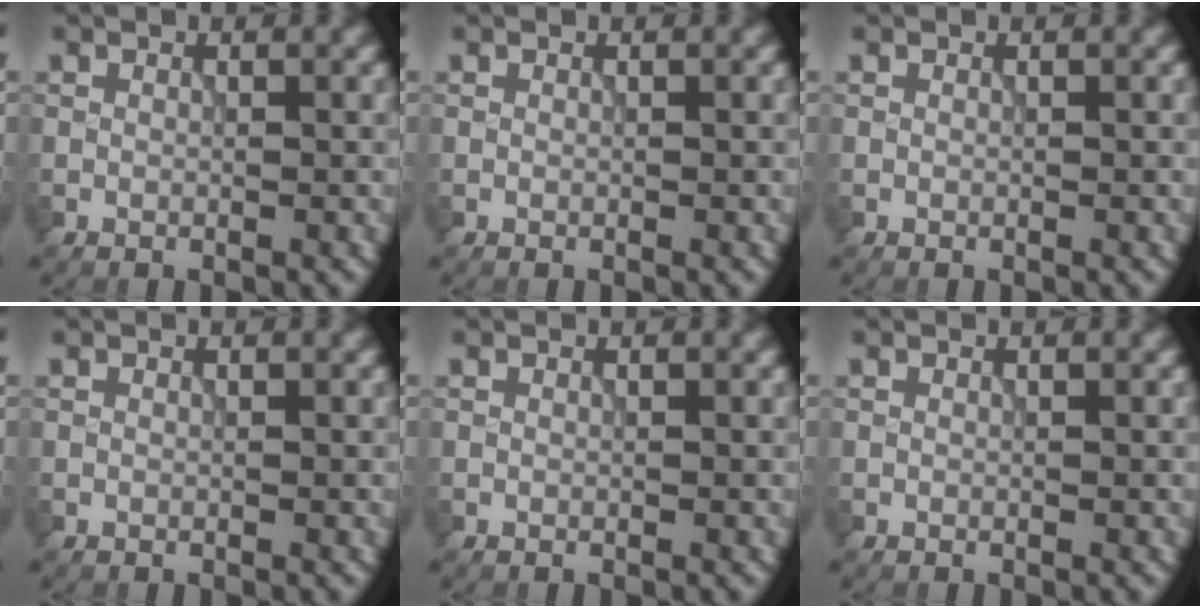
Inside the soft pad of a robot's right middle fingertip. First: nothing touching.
{"total": 0.0}
{"total": 0.0}
{"total": 0.0}
{"total": 0.0}
{"total": 0.0}